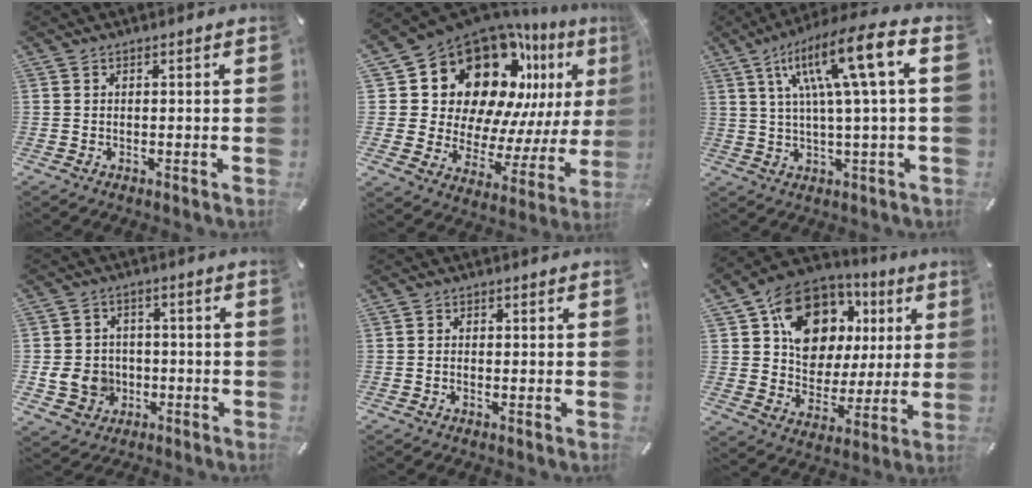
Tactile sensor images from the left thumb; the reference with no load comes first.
{"total": 20.3, "force": [11.5, 13.2, 10.2], "torque": [-0.168, -0.118, 0.213]}
{"total": 16.7, "force": [5.4, 2.8, 15.6], "torque": [-0.275, -0.011, 0.077]}
{"total": 8.8, "force": [-2.3, 7.7, 3.6], "torque": [-0.085, 0.021, -0.037]}
{"total": 0.8, "force": [-0.4, 0.4, 0.6], "torque": [-0.013, -0.001, -0.007]}
{"total": 16.1, "force": [6.8, 12.6, 7.4], "torque": [-0.125, -0.033, 0.127]}